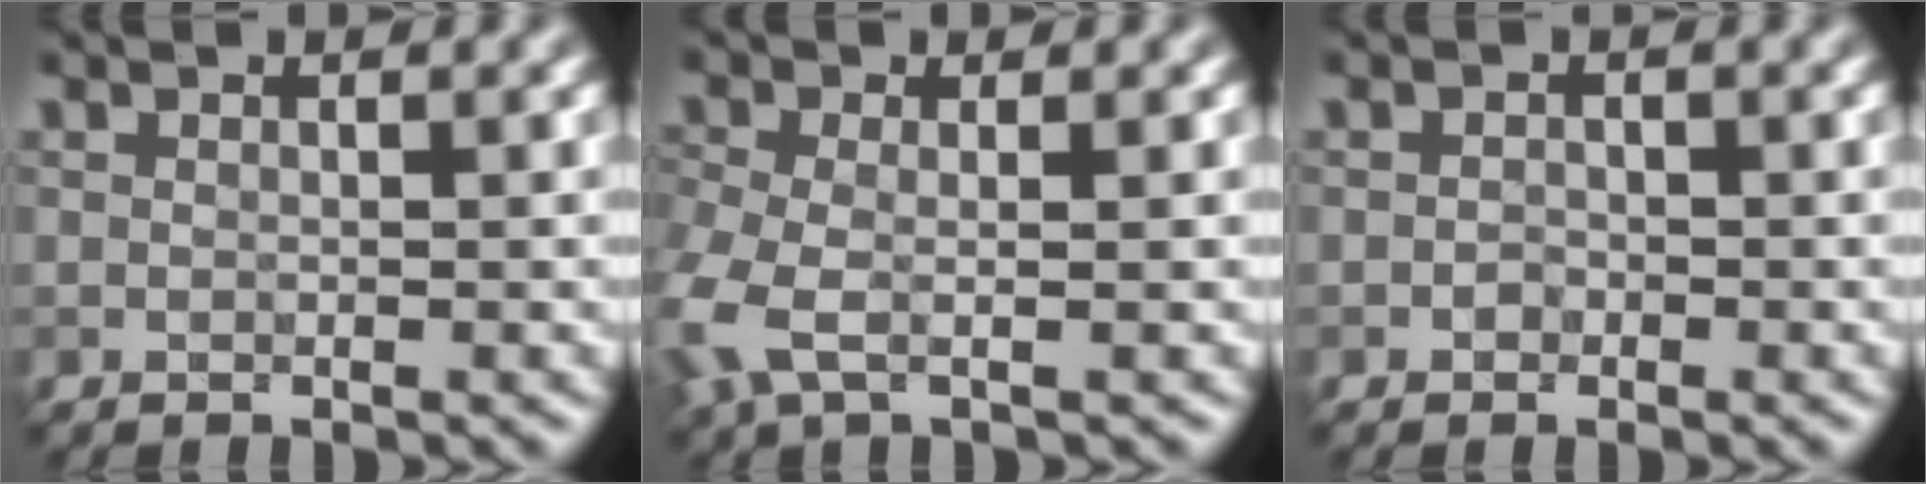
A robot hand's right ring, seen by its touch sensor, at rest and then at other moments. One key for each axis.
{"total": 3.1, "fx": -2.4, "fy": 0.6, "fz": 1.8, "tx": -0.094, "ty": -0.017, "tz": -0.011}
{"total": 2.3, "fx": -1.8, "fy": -0.7, "fz": -1.3, "tx": -0.009, "ty": -0.011, "tz": 0.007}